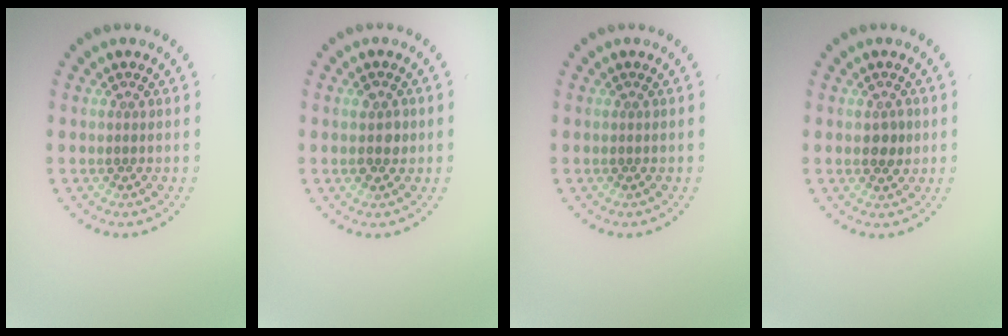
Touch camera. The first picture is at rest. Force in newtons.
{"total": 1.6, "press": 1.6, "slide": 0.1}
{"total": 0.0}
{"total": 1.5, "press": 1.5, "slide": 0.2}